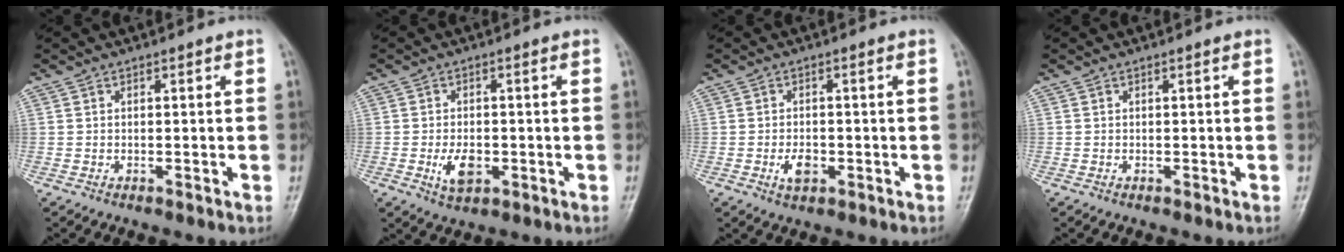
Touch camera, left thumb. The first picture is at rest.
{"total": 4.8, "force": [-1.2, 2.7, 3.8], "torque": [-0.063, -0.003, -0.017]}
{"total": 3.3, "force": [-1.0, 1.9, 2.5], "torque": [-0.041, 0.000, -0.016]}
{"total": 0.0}